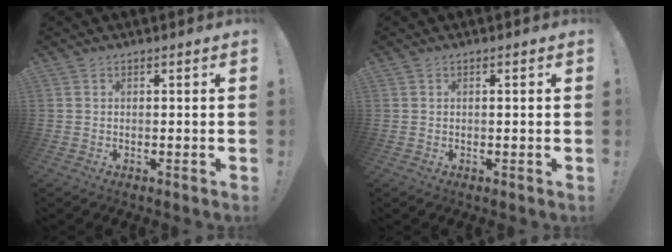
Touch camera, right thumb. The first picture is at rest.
{"total": 0.8, "force": [0.1, -0.1, 0.7], "torque": [-0.015, 0.000, 0.000]}